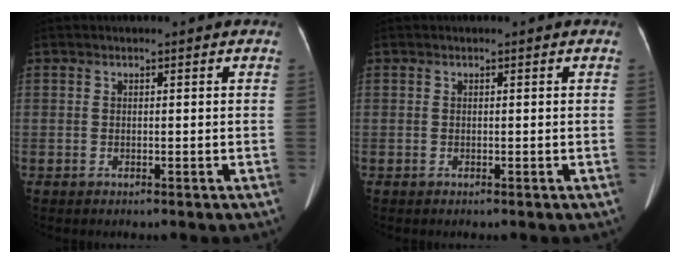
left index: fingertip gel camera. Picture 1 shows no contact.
{"total": 0.0}